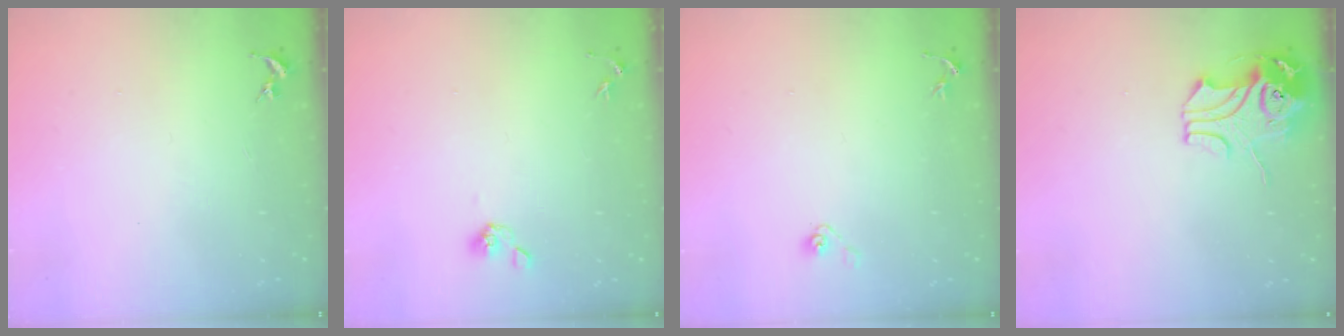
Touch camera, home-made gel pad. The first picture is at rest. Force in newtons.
{"total": 5.0, "press": 4.7, "slide": 1.7}
{"total": 3.7, "press": 3.2, "slide": 1.9}
{"total": 10.6, "press": 10.4, "slide": 1.7}